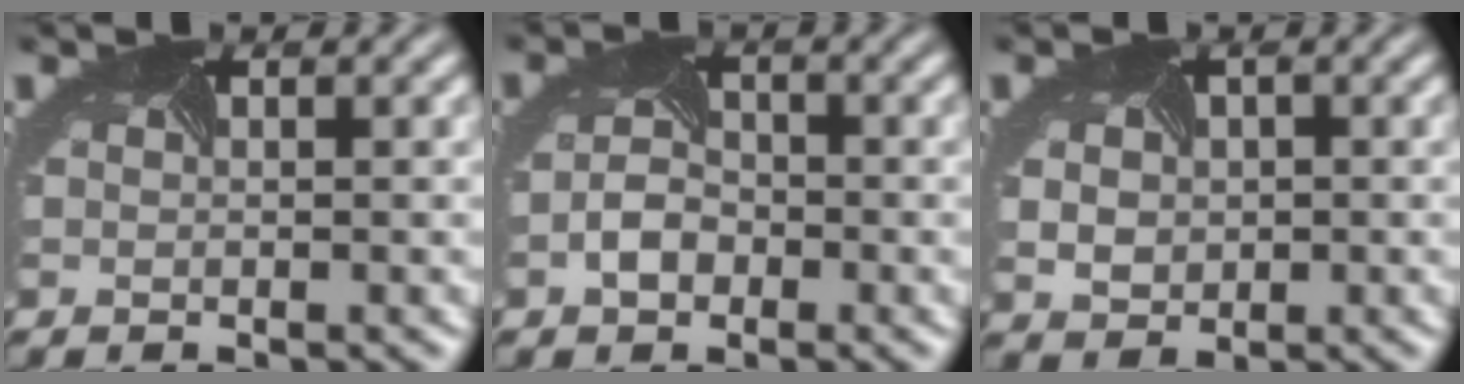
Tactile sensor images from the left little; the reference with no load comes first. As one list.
[{"total": 2.0, "force": [-1.3, 1.2, 0.8], "torque": [-0.030, -0.004, -0.020]}, {"total": 2.8, "force": [0.0, 2.5, 1.3], "torque": [-0.030, 0.000, 0.004]}]